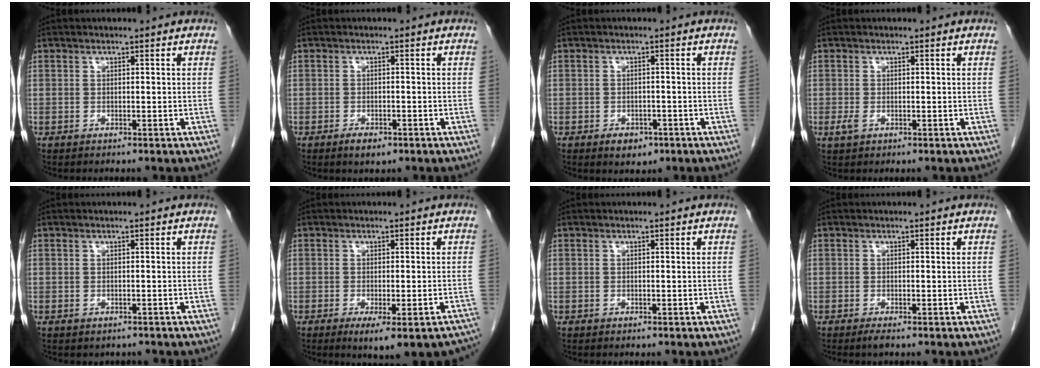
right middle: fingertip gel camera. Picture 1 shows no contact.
{"total": 2.3, "force": [-1.5, 1.0, 1.5], "torque": [-0.029, -0.001, -0.018]}
{"total": 3.0, "force": [-1.8, 1.9, 1.6], "torque": [-0.020, 0.002, -0.013]}
{"total": 1.4, "force": [-0.4, 0.8, 1.1], "torque": [-0.029, -0.003, -0.004]}
{"total": 0.8, "force": [-0.6, 0.5, 0.1], "torque": [-0.006, 0.000, -0.008]}
{"total": 9.5, "force": [-7.2, 2.2, 5.7], "torque": [-0.054, -0.010, -0.092]}
{"total": 0.0}
{"total": 0.9, "force": [-0.7, -0.1, 0.6], "torque": [-0.015, -0.004, -0.013]}